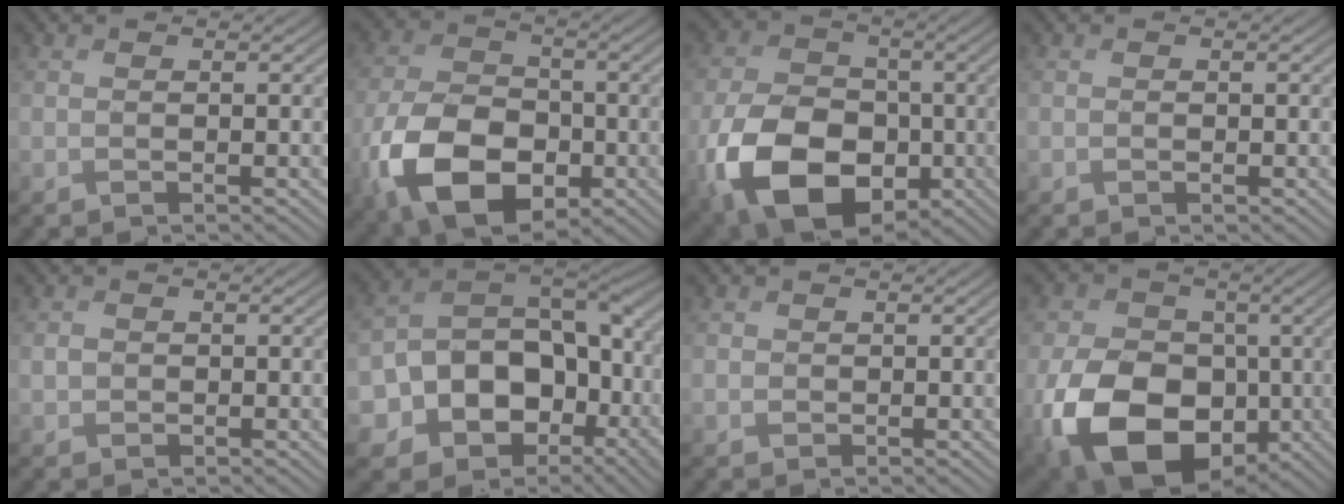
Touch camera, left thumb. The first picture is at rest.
{"total": 13.9, "force": [-5.3, 8.9, 9.3], "torque": [-0.220, -0.036, -0.102]}
{"total": 15.5, "force": [-5.3, 10.5, 10.1], "torque": [-0.233, -0.044, -0.099]}
{"total": 0.0}
{"total": 1.2, "force": [0.2, 1.1, 0.5], "torque": [-0.012, -0.002, 0.000]}
{"total": 15.6, "force": [-3.6, 11.4, 10.0], "torque": [-0.208, -0.033, -0.053]}
{"total": 1.1, "force": [0.3, 1.1, 0.1], "torque": [-0.003, -0.004, 0.003]}
{"total": 17.7, "force": [-5.2, 12.3, 11.6], "torque": [-0.248, -0.043, -0.089]}